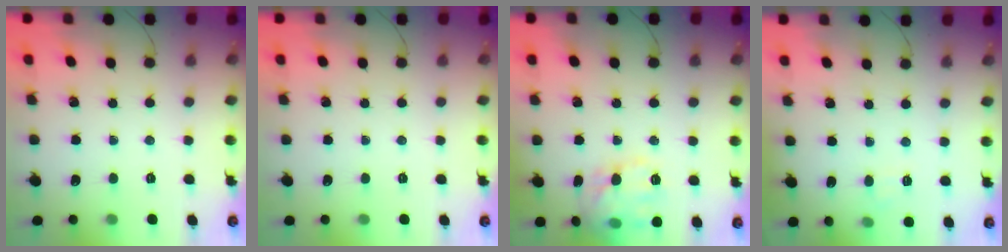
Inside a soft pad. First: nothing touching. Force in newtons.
{"total": 0.0}
{"total": 15.1, "press": 15.0, "slide": 1.2}
{"total": 5.4, "press": 5.2, "slide": 1.4}